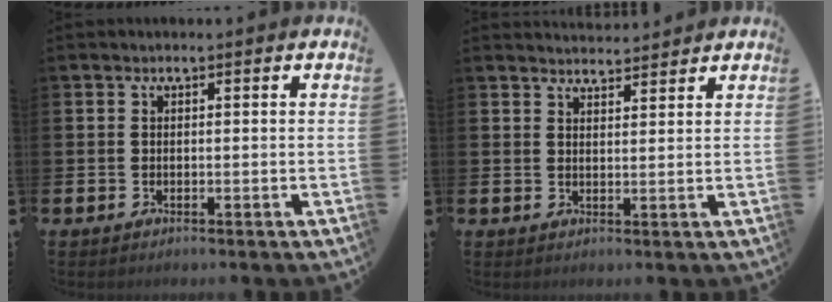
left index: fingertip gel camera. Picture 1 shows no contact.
{"total": 3.0, "force": [3.0, 0.3, -0.1], "torque": [0.004, -0.019, 0.053]}